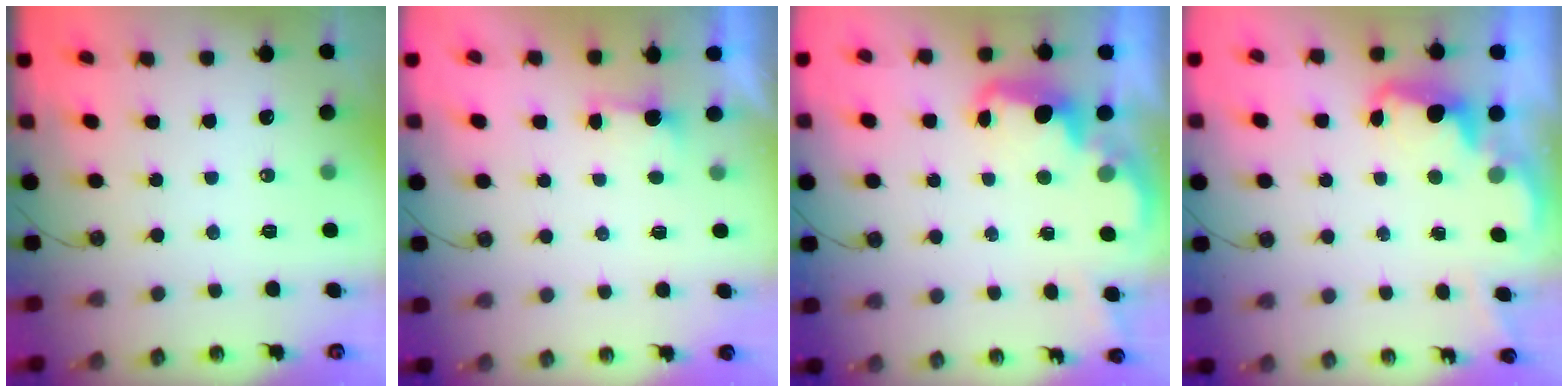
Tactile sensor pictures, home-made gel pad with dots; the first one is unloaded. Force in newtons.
{"total": 1.3, "press": 1.1, "slide": 0.7}
{"total": 2.8, "press": 2.7, "slide": 0.7}
{"total": 2.5, "press": 2.4, "slide": 0.7}